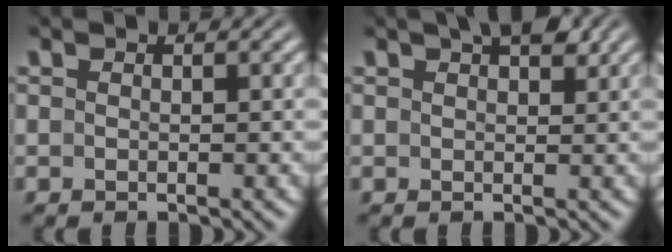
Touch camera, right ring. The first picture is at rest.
{"total": 2.6, "force": [1.9, 0.7, 1.7], "torque": [-0.016, 0.000, 0.033]}